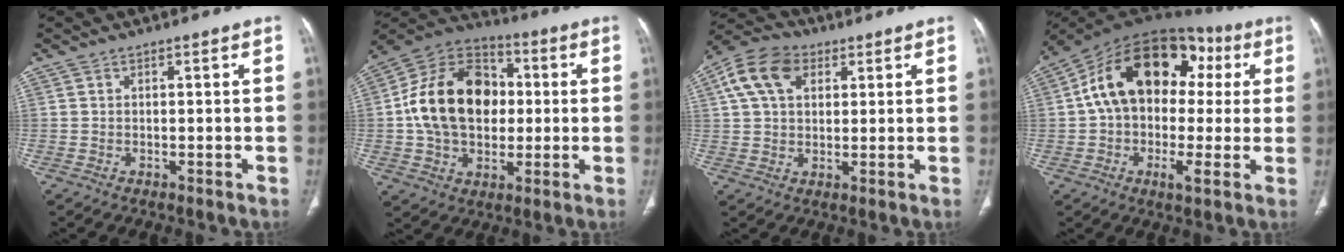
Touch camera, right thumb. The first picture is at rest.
{"total": 20.7, "force": [1.0, 15.1, 14.1], "torque": [-0.216, 0.026, 0.017]}
{"total": 10.9, "force": [4.0, 7.4, 6.9], "torque": [-0.125, 0.013, 0.065]}
{"total": 23.4, "force": [4.3, 14.1, 18.2], "torque": [-0.268, 0.036, 0.056]}